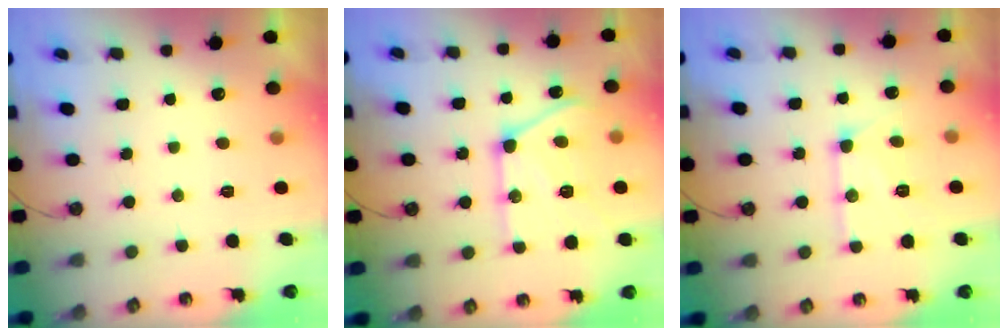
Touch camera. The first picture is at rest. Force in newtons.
{"total": 18.4, "press": 18.2, "slide": 2.3}
{"total": 12.2, "press": 12.2, "slide": 0.3}